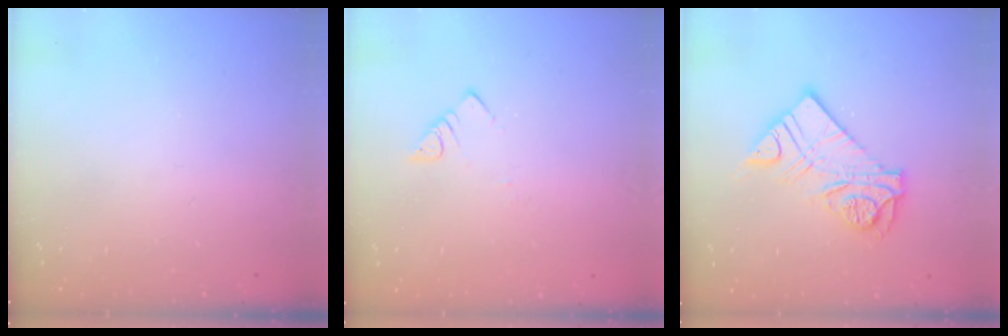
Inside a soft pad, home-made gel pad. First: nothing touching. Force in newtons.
{"total": 2.8, "press": 2.8, "slide": 0.2}
{"total": 13.1, "press": 13.0, "slide": 1.3}